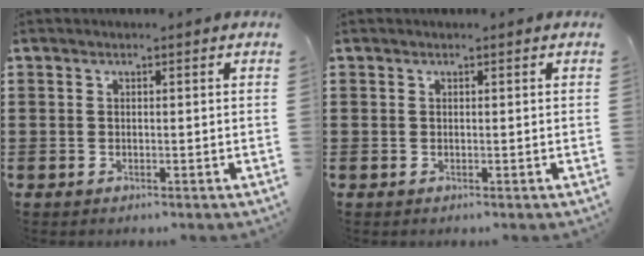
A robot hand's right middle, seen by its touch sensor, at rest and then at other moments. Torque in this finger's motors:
{"motor_torque": [0.33, -0.27, 0.02, 0.02]}